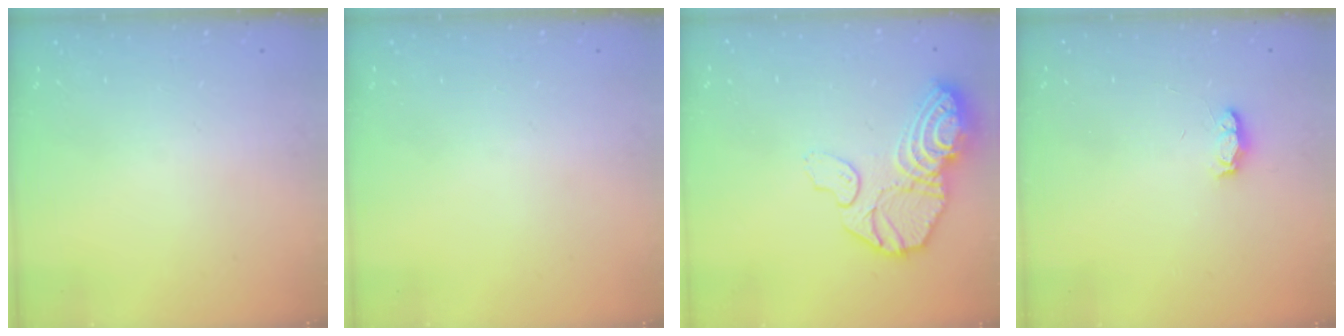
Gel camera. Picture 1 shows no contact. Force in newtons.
{"total": 0.0}
{"total": 15.5, "press": 15.5, "slide": 1.4}
{"total": 4.2, "press": 3.6, "slide": 2.1}